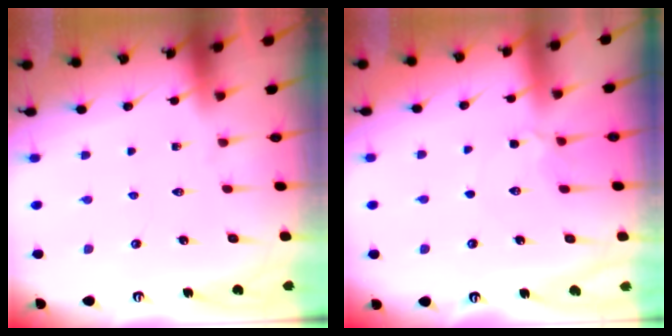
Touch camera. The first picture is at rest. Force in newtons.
{"total": 3.8, "press": 3.8, "slide": 0.5}